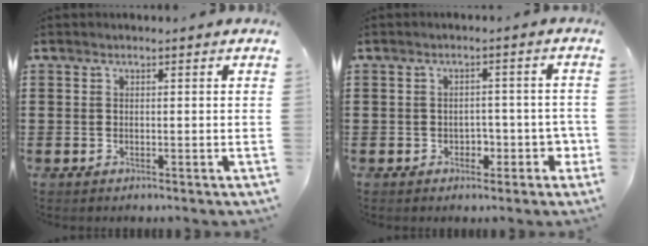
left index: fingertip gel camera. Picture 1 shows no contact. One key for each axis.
{"total": 3.0, "fx": -1.2, "fy": 2.3, "fz": 1.4, "tx": -0.029, "ty": 0.002, "tz": -0.029}